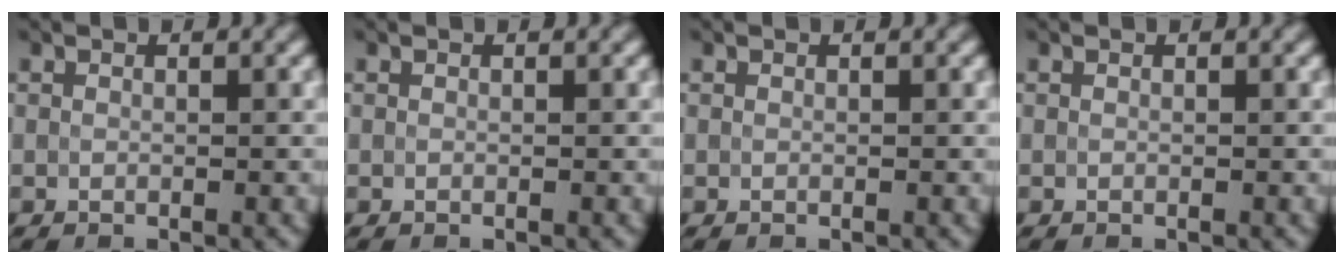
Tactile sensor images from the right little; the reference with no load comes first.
{"total": 0.0}
{"total": 0.0}
{"total": 0.0}